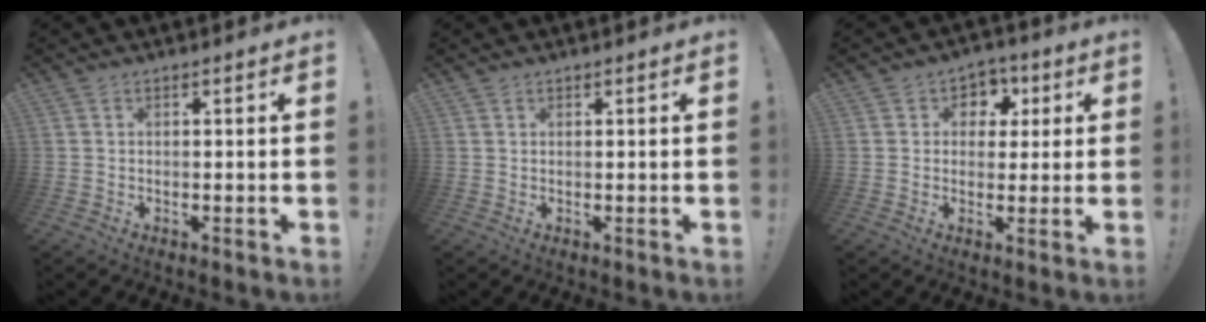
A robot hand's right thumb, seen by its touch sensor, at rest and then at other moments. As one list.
[{"total": 0.6, "force": [0.6, 0.3, 0.1], "torque": [0.003, -0.003, 0.011]}, {"total": 6.0, "force": [0.8, 5.7, 1.7], "torque": [-0.015, 0.001, 0.016]}]